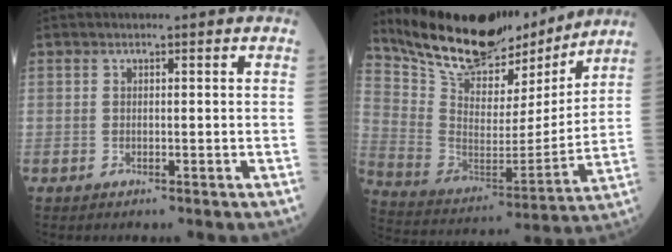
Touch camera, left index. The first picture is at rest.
{"total": 19.8, "force": [17.8, 5.8, 6.4], "torque": [-0.125, -0.020, 0.289]}